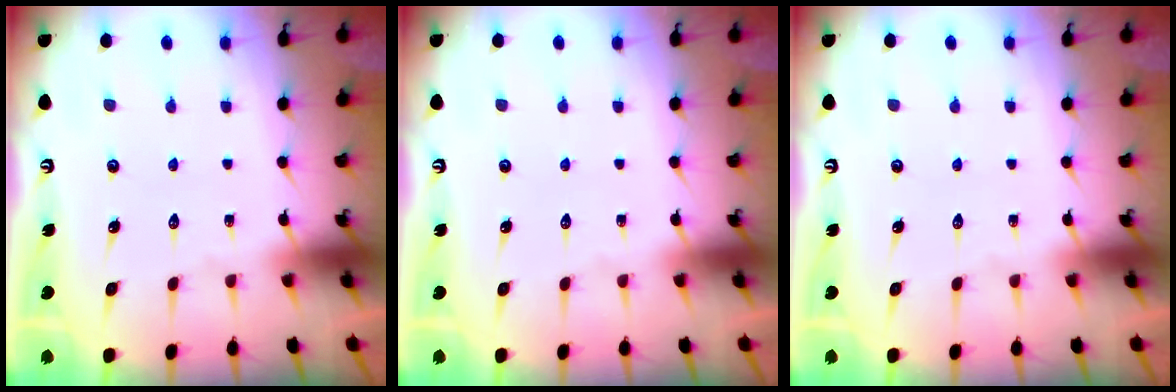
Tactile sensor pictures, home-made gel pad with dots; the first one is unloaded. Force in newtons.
{"total": 0.0}
{"total": 0.0}